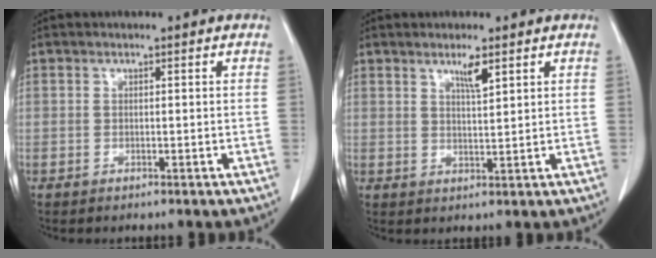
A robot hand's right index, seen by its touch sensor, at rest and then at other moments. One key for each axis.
{"total": 2.9, "fx": 1.9, "fy": 0.1, "fz": 2.2, "tx": -0.044, "ty": -0.005, "tz": 0.034}